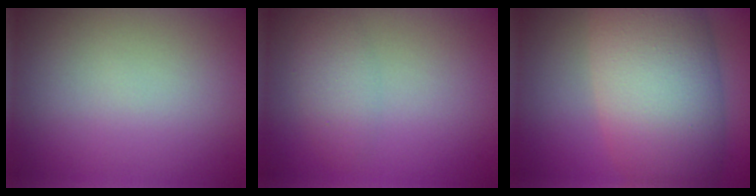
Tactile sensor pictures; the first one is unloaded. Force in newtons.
{"total": 2.2, "press": 2.2, "slide": 0.1}
{"total": 11.9, "press": 11.9, "slide": 0.4}